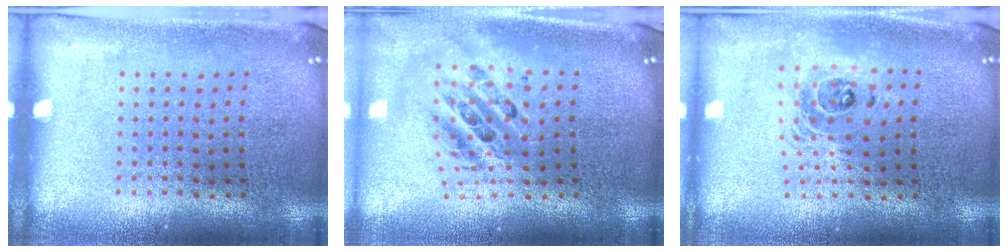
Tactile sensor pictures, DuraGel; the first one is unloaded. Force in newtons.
{"total": 2.2, "press": 1.7, "slide": 1.4}
{"total": 1.4, "press": 1.2, "slide": 0.7}